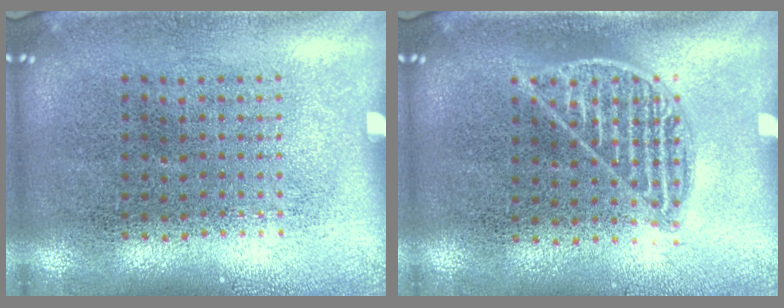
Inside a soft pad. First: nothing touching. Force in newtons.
{"total": 0.9, "press": 0.9, "slide": 0.3}